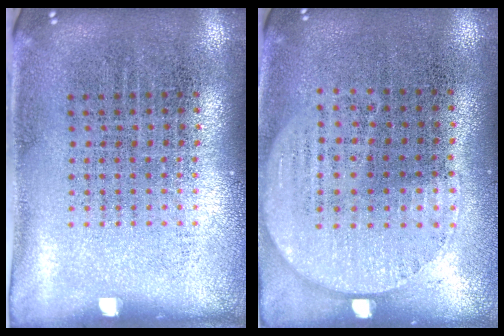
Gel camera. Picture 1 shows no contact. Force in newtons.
{"total": 0.7, "press": 0.4, "slide": 0.5}